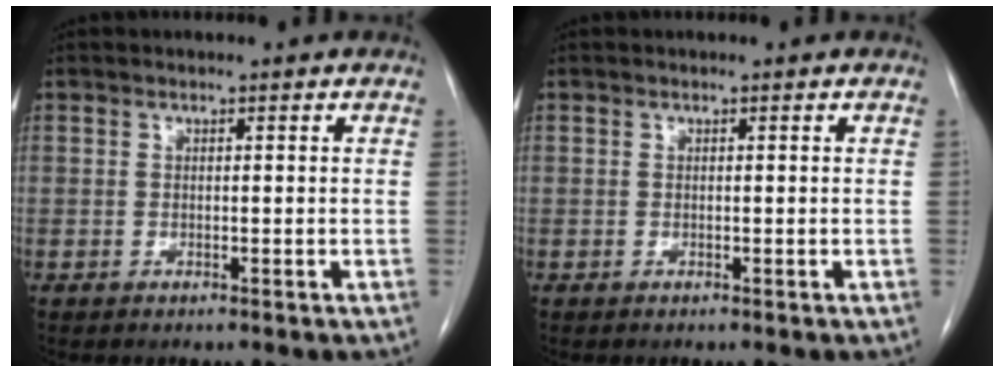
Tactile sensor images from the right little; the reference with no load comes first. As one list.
[{"total": 0.0}]